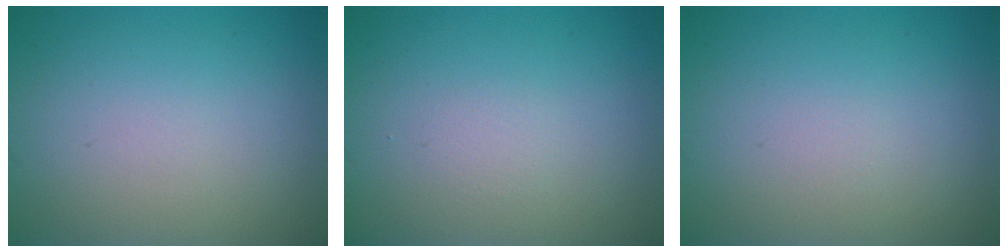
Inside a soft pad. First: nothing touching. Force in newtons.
{"total": 0.0}
{"total": 0.0}